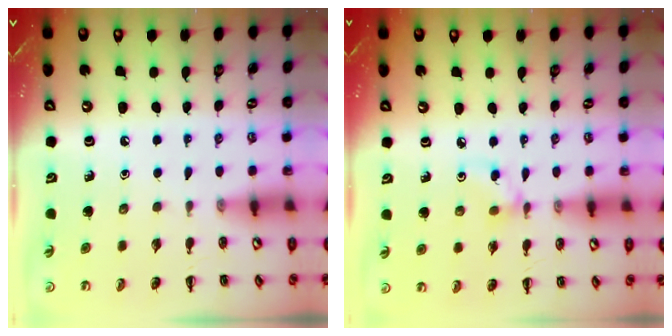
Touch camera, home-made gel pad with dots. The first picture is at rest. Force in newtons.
{"total": 3.0, "press": 2.8, "slide": 1.2}